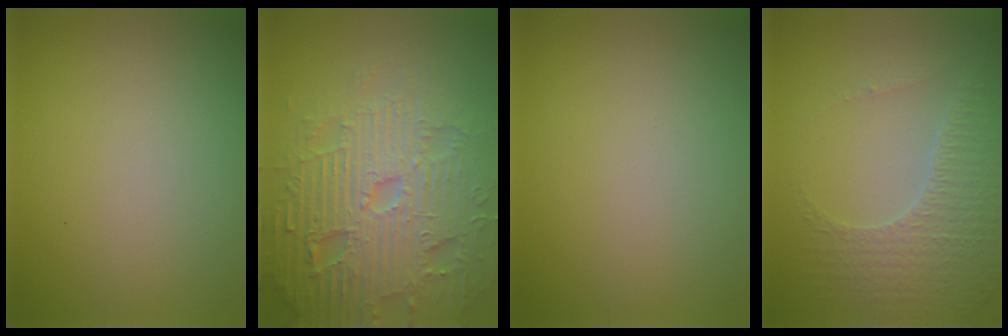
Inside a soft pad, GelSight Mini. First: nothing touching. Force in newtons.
{"total": 7.8, "press": 7.5, "slide": 1.8}
{"total": 0.0}
{"total": 3.4, "press": 3.4, "slide": 0.6}